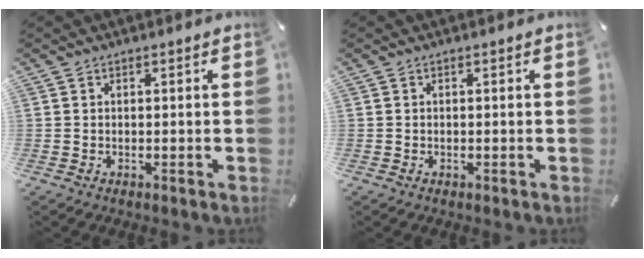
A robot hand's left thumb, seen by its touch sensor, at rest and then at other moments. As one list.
[{"total": 0.0}]